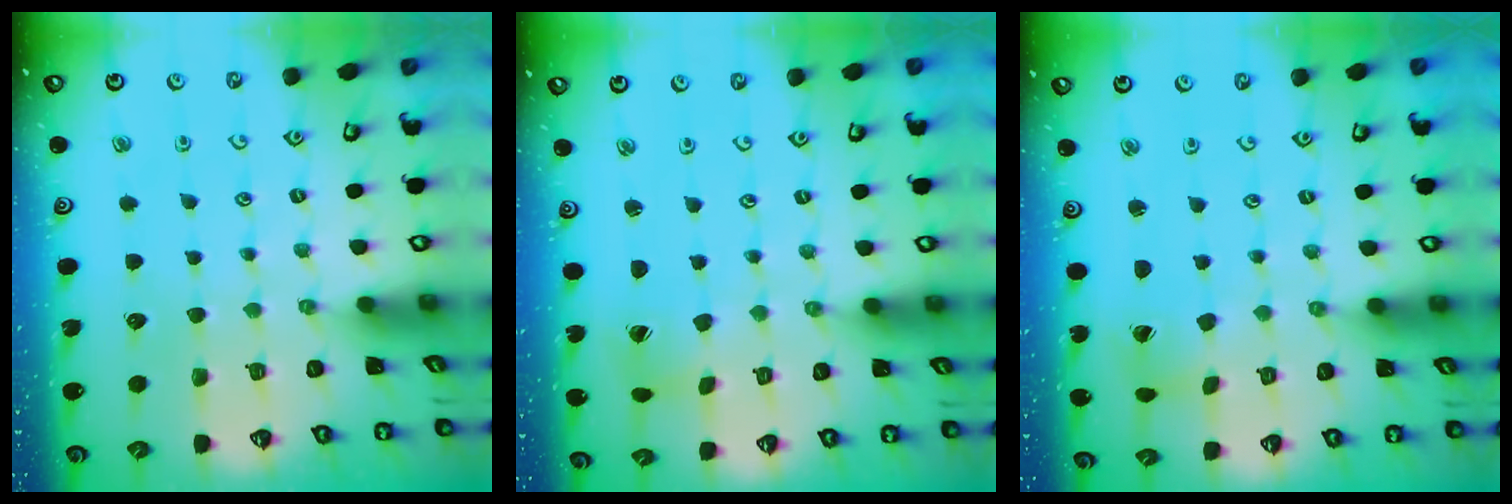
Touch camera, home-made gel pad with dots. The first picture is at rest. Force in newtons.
{"total": 3.0, "press": 3.0, "slide": 0.2}
{"total": 1.6, "press": 1.6, "slide": 0.3}